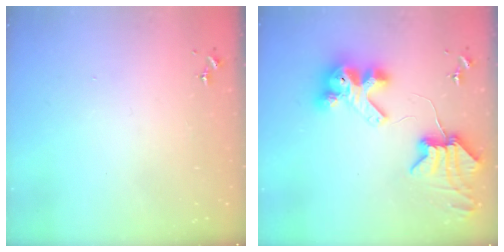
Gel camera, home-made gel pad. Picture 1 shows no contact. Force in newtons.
{"total": 9.6, "press": 9.6, "slide": 1.3}